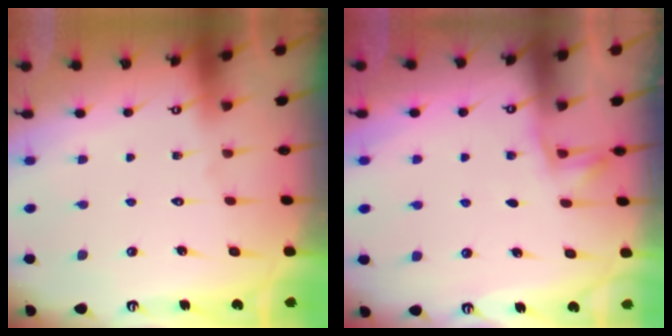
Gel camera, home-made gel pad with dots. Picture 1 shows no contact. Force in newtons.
{"total": 3.5, "press": 3.3, "slide": 1.2}